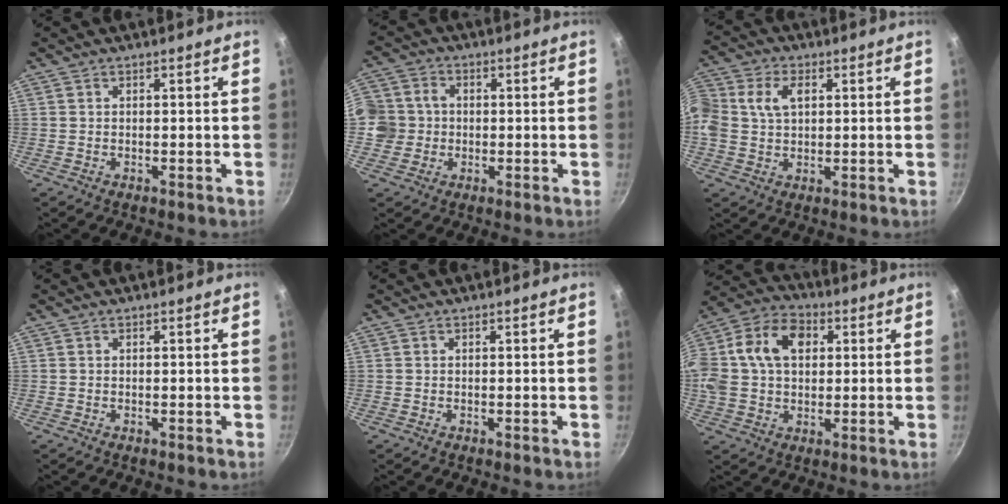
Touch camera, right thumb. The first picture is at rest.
{"total": 9.5, "force": [-0.7, 8.9, 3.4], "torque": [-0.055, 0.018, -0.028]}
{"total": 11.2, "force": [2.4, 8.4, 7.0], "torque": [-0.150, 0.031, 0.035]}
{"total": 0.0}
{"total": 0.0}
{"total": 18.6, "force": [3.7, 13.3, 12.4], "torque": [-0.239, 0.033, 0.050]}